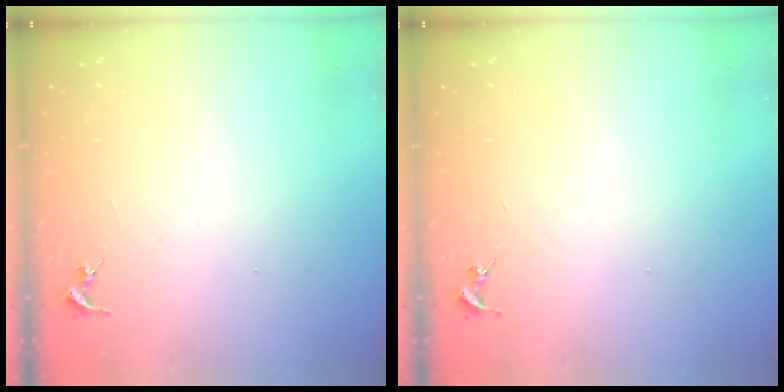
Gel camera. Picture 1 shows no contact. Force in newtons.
{"total": 0.0}